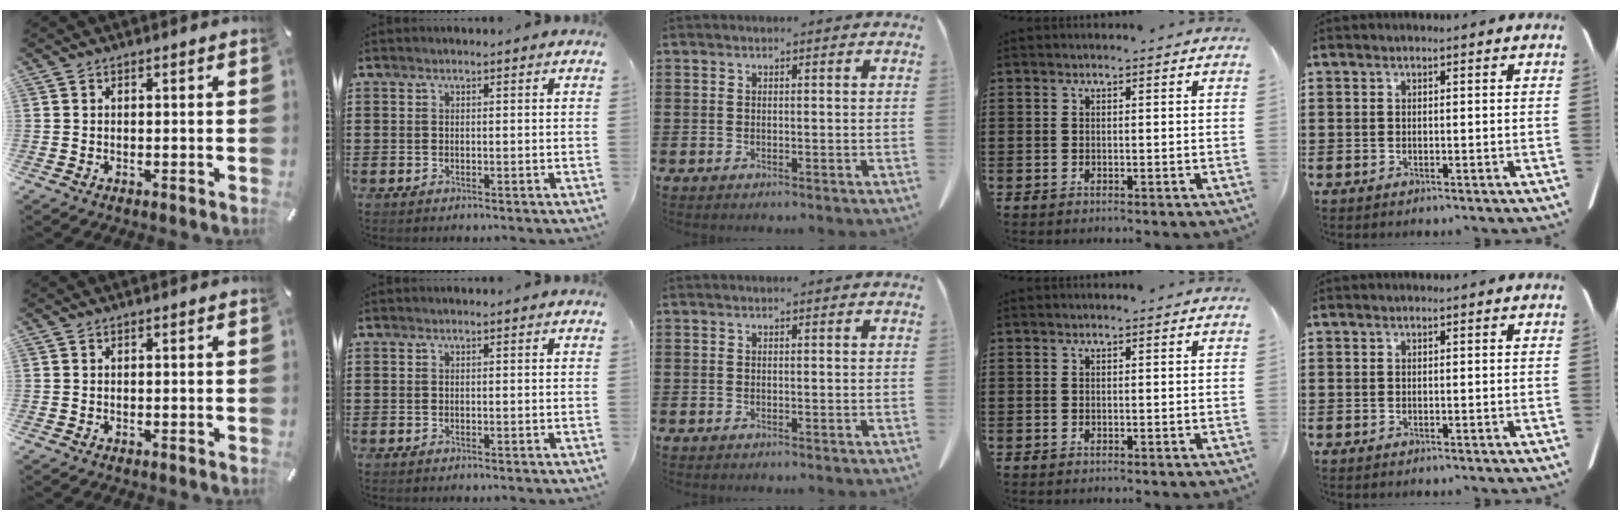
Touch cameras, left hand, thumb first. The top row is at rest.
{}